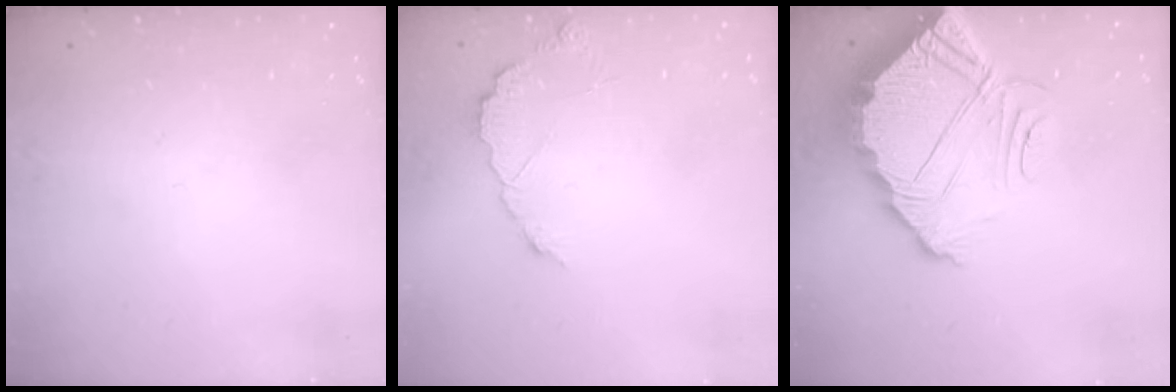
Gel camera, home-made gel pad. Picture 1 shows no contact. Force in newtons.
{"total": 6.2, "press": 6.2, "slide": 0.3}
{"total": 10.0, "press": 10.0, "slide": 0.6}